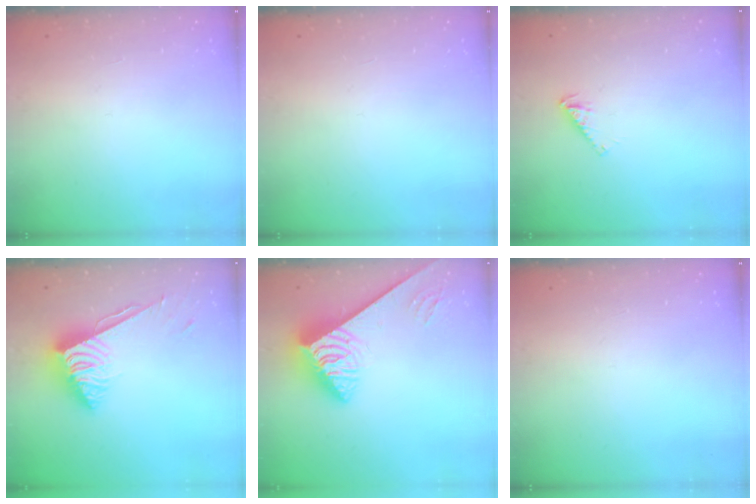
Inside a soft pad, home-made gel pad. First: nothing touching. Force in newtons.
{"total": 0.0}
{"total": 2.9, "press": 2.9, "slide": 0.1}
{"total": 8.2, "press": 8.2, "slide": 0.6}
{"total": 4.7, "press": 4.7, "slide": 0.6}
{"total": 0.0}